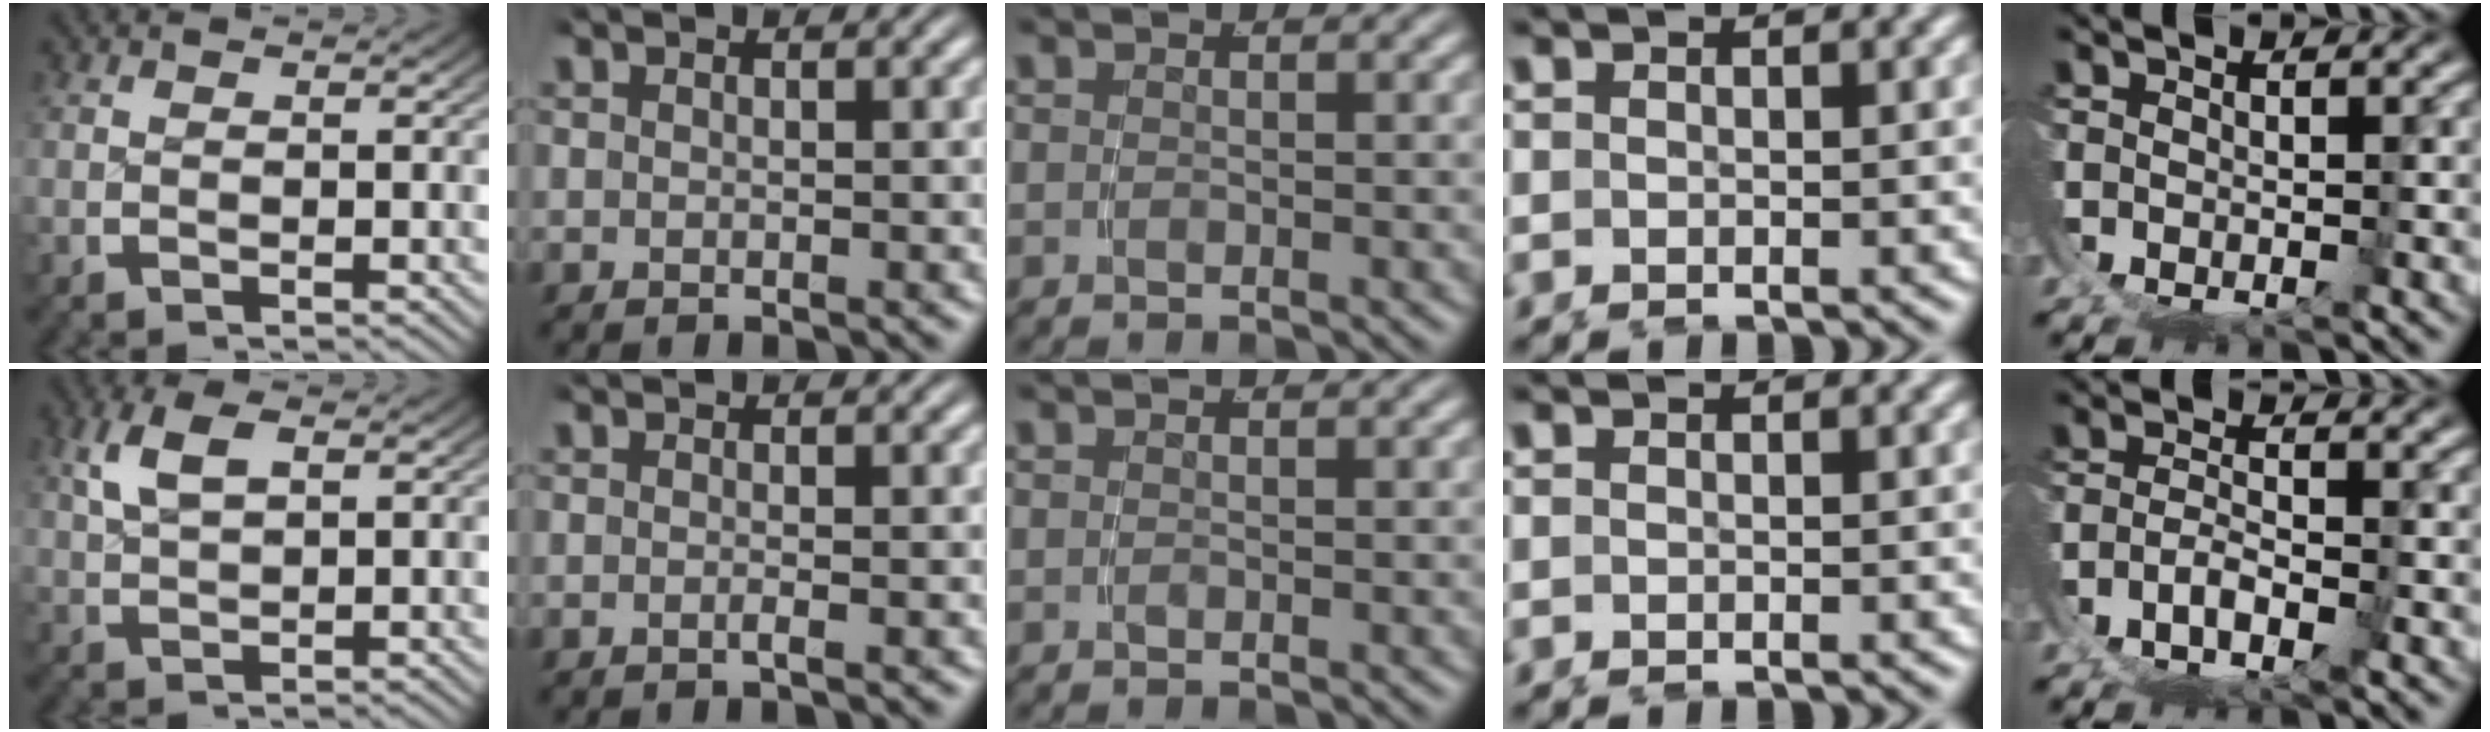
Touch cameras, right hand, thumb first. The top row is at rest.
{"thumb": {"total": 3.6, "force": [2.0, 1.4, 2.7], "torque": [-0.058, 0.008, 0.046]}, "index": {"total": 0.6, "force": [-0.4, 0.0, 0.4], "torque": [-0.011, 0.000, -0.009]}, "little": {"total": 2.8, "force": [-2.1, -0.6, 1.8], "torque": [-0.021, -0.004, -0.034]}}